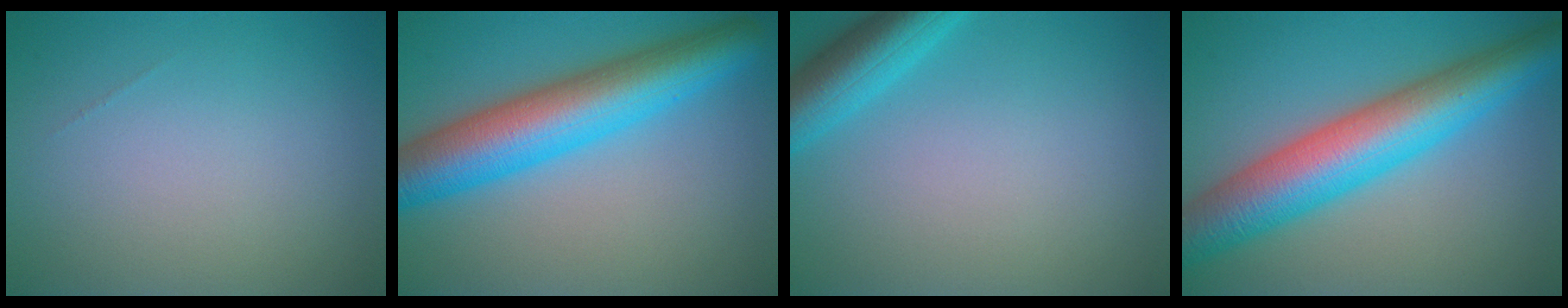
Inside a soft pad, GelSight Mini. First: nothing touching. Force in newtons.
{"total": 9.5, "press": 9.5, "slide": 0.2}
{"total": 4.9, "press": 4.9, "slide": 0.3}
{"total": 10.0, "press": 10.0, "slide": 0.3}